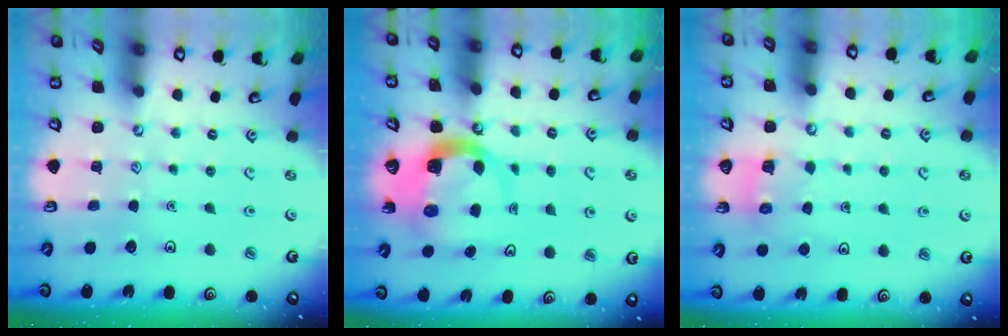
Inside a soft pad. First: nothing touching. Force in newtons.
{"total": 5.3, "press": 5.3, "slide": 0.8}
{"total": 2.5, "press": 2.5, "slide": 0.1}